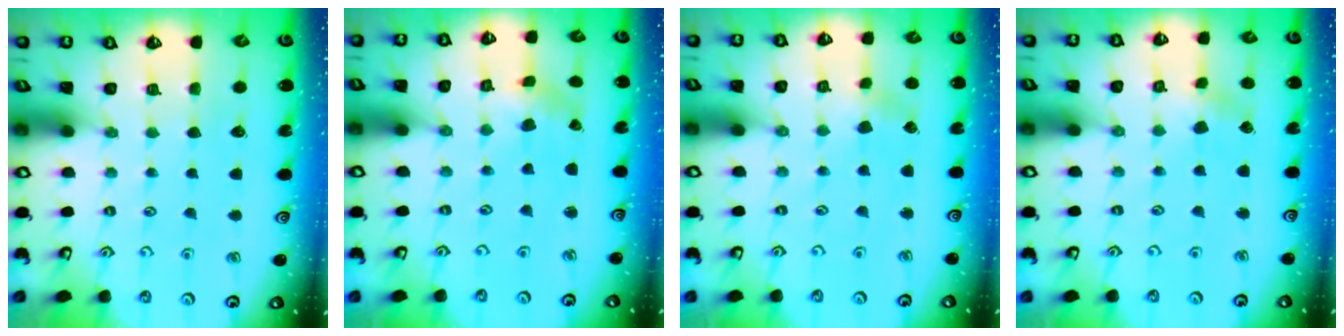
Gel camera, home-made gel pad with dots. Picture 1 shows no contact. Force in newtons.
{"total": 1.5, "press": 1.5, "slide": 0.2}
{"total": 1.8, "press": 1.8, "slide": 0.4}
{"total": 2.4, "press": 2.4, "slide": 0.6}